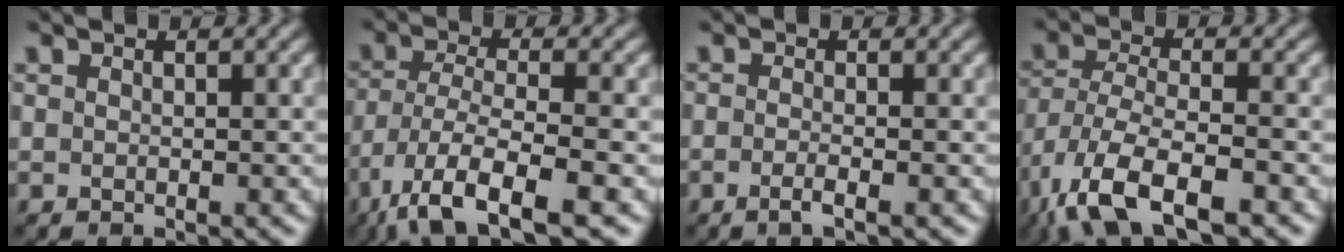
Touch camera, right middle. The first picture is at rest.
{"total": 8.6, "force": [-5.1, 2.5, 6.4], "torque": [-0.120, -0.011, -0.097]}
{"total": 1.8, "force": [-0.7, 0.5, 1.6], "torque": [-0.023, -0.004, -0.019]}
{"total": 9.9, "force": [-5.8, 3.7, 7.1], "torque": [-0.144, -0.017, -0.114]}